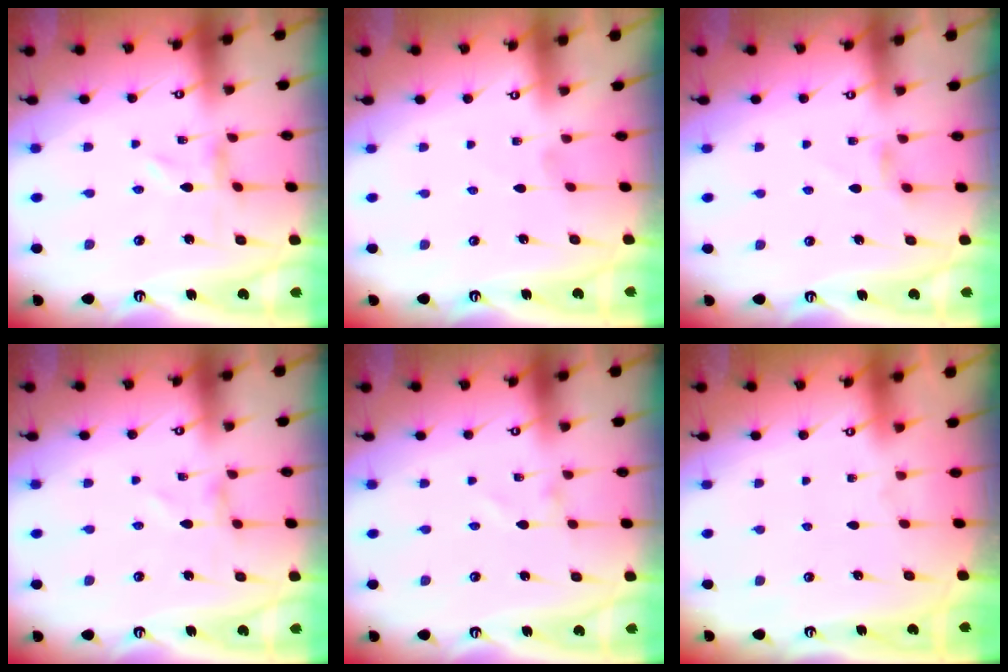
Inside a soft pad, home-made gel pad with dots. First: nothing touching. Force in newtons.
{"total": 0.0}
{"total": 2.5, "press": 2.5, "slide": 0.4}
{"total": 0.0}
{"total": 1.3, "press": 1.3, "slide": 0.0}
{"total": 1.6, "press": 1.6, "slide": 0.2}